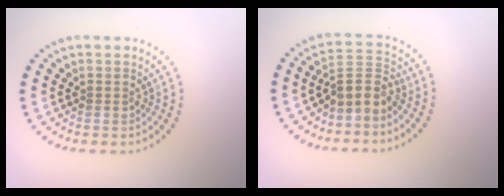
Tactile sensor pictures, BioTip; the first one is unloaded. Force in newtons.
{"total": 2.9, "press": 2.3, "slide": 1.9}